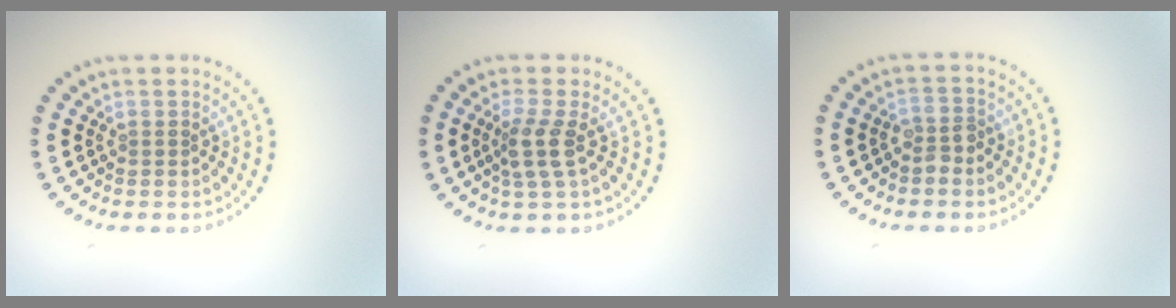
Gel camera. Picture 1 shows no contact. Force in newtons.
{"total": 2.4, "press": 1.9, "slide": 1.6}
{"total": 1.7, "press": 1.6, "slide": 0.7}